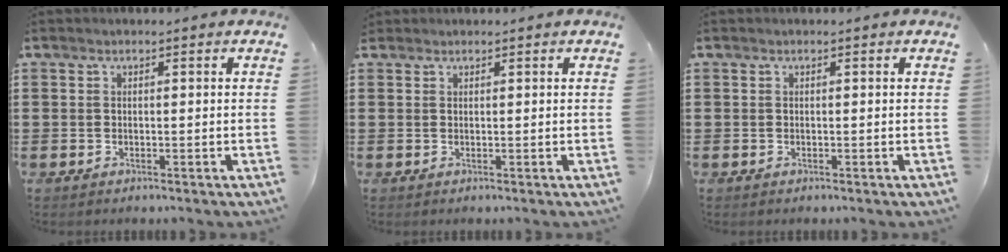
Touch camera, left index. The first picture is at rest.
{"total": 0.6, "force": [0.5, 0.3, 0.0], "torque": [-0.002, 0.001, 0.010]}
{"total": 0.0}